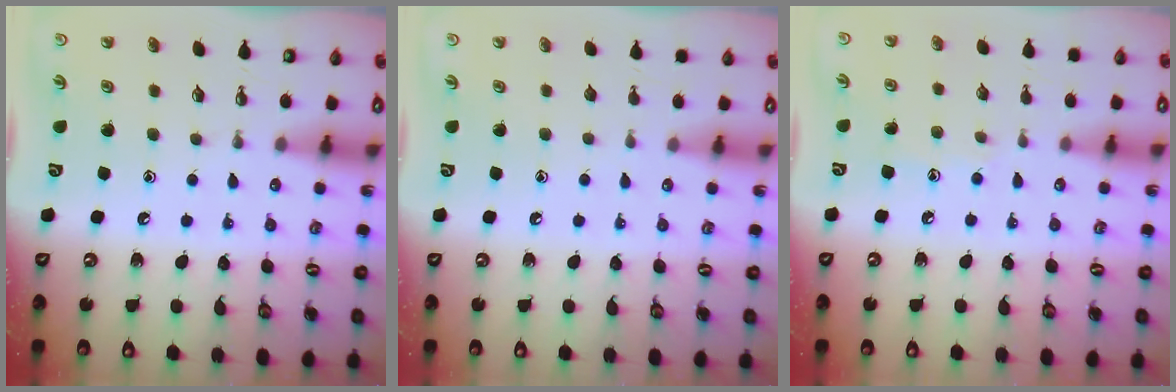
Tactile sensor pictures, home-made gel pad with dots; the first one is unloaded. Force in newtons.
{"total": 0.0}
{"total": 5.5, "press": 5.5, "slide": 0.6}